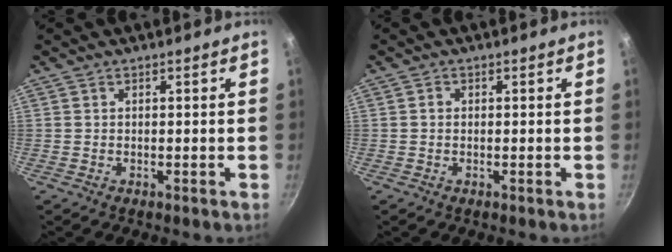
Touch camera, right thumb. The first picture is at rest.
{"total": 0.8, "force": [0.0, 0.7, 0.4], "torque": [-0.006, 0.005, -0.001]}